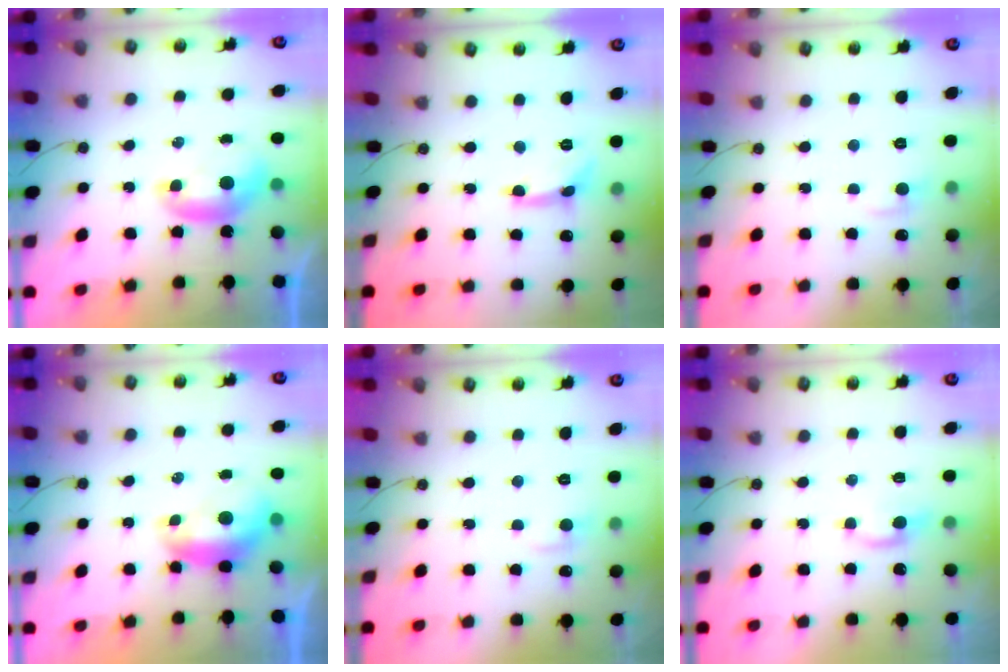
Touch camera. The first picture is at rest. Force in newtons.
{"total": 2.0, "press": 2.0, "slide": 0.0}
{"total": 0.9, "press": 0.5, "slide": 0.7}
{"total": 1.6, "press": 1.4, "slide": 0.7}
{"total": 0.9, "press": 0.5, "slide": 0.7}
{"total": 0.8, "press": 0.6, "slide": 0.5}